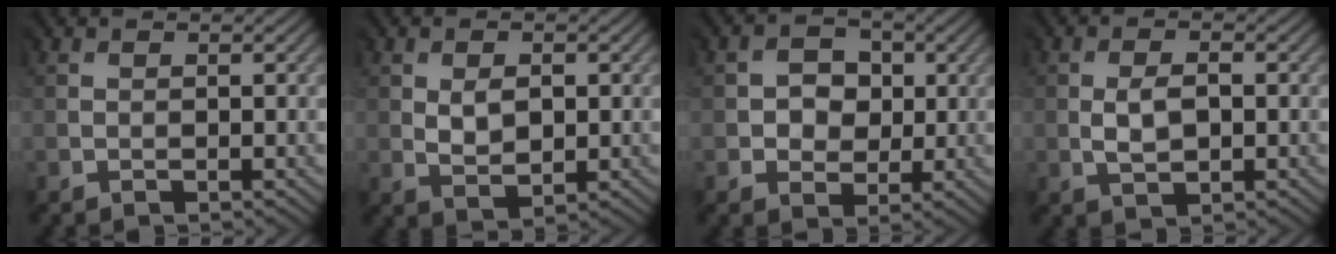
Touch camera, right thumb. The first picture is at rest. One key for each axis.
{"total": 2.9, "fx": 0.8, "fy": 2.0, "fz": 1.9, "tx": -0.039, "ty": -0.003, "tz": 0.022}
{"total": 3.7, "fx": 0.3, "fy": 3.5, "fz": 1.2, "tx": -0.023, "ty": 0.001, "tz": -0.001}
{"total": 2.5, "fx": -0.2, "fy": 1.5, "fz": 2.0, "tx": -0.039, "ty": -0.001, "tz": -0.001}